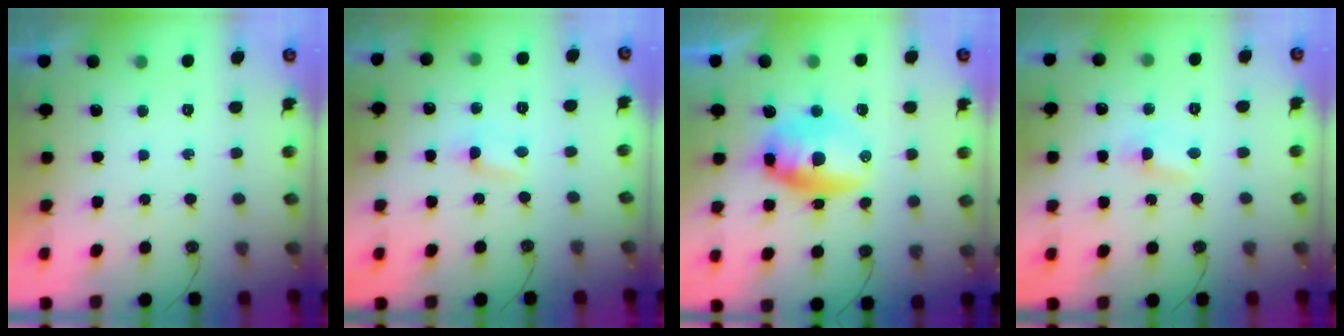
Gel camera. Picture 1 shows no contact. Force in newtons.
{"total": 2.5, "press": 2.5, "slide": 0.4}
{"total": 10.5, "press": 10.5, "slide": 0.9}
{"total": 4.5, "press": 4.5, "slide": 0.4}